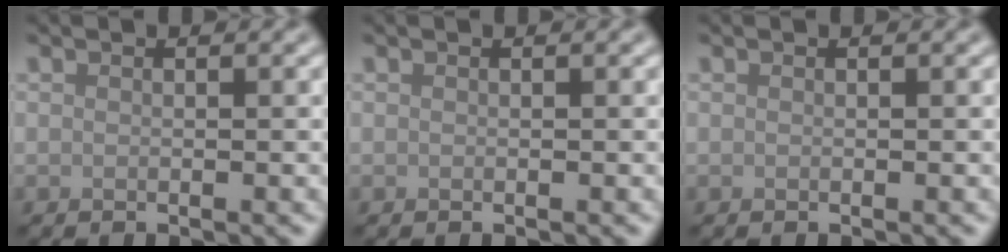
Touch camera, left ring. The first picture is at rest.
{"total": 0.0}
{"total": 0.0}